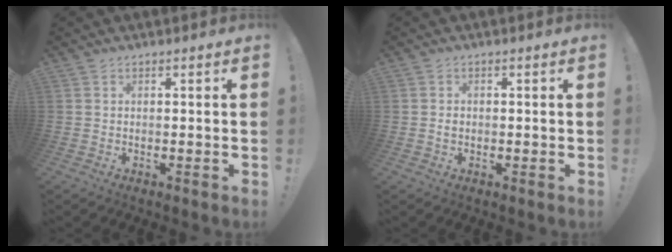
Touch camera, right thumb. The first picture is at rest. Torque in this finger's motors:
{"motor_torque": [-0.11, 0.01, 0.05, -0.07, 0.00]}